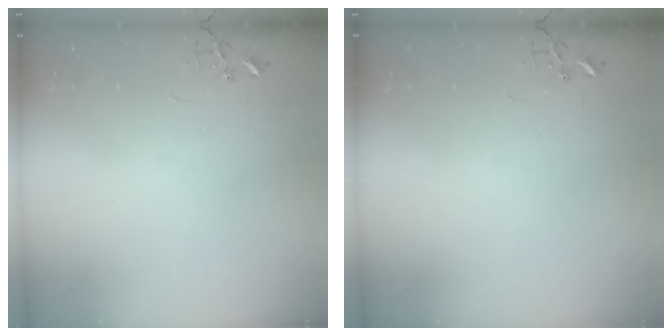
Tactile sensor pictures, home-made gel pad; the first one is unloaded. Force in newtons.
{"total": 0.0}